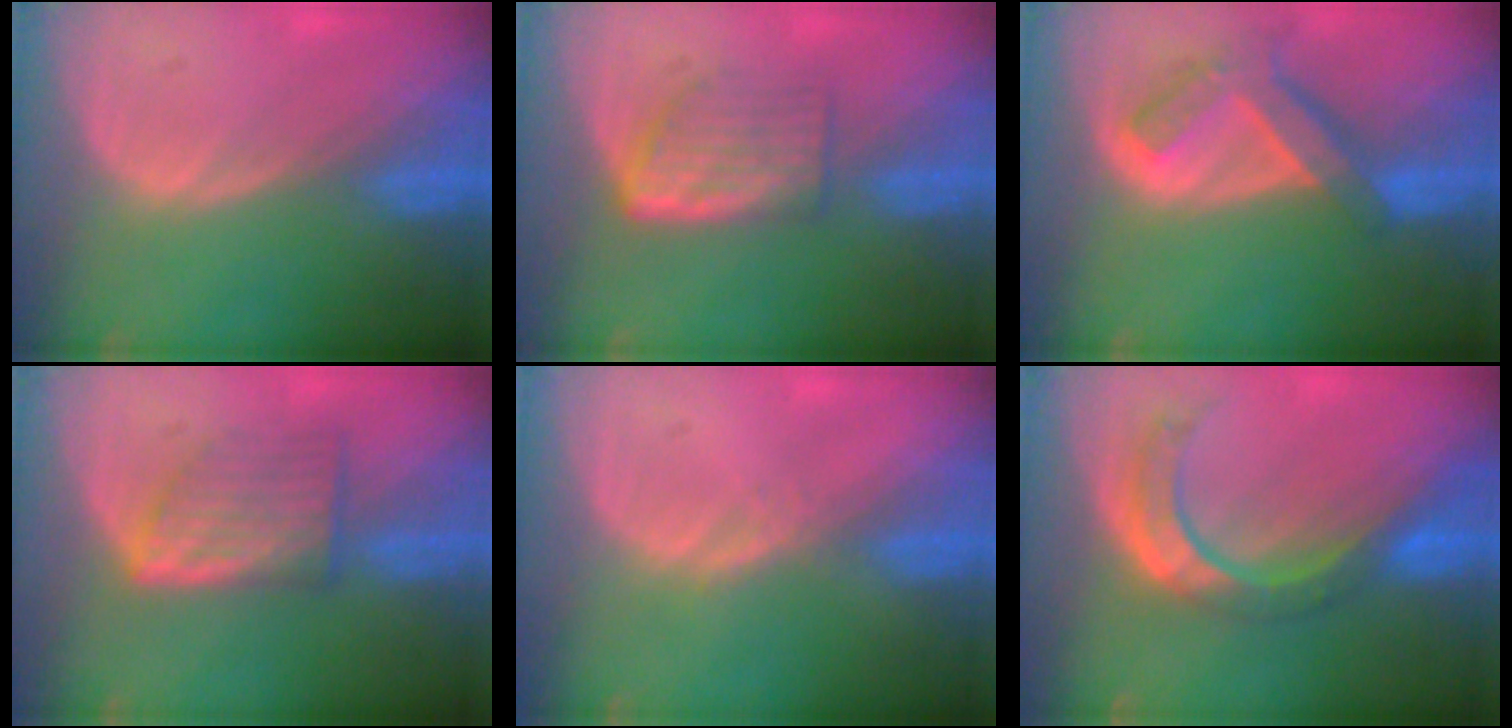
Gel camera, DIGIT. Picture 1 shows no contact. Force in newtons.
{"total": 6.1, "press": 5.4, "slide": 2.7}
{"total": 7.4, "press": 6.4, "slide": 3.7}
{"total": 6.6, "press": 6.1, "slide": 2.5}
{"total": 1.2, "press": 1.0, "slide": 0.7}
{"total": 8.3, "press": 7.2, "slide": 4.2}